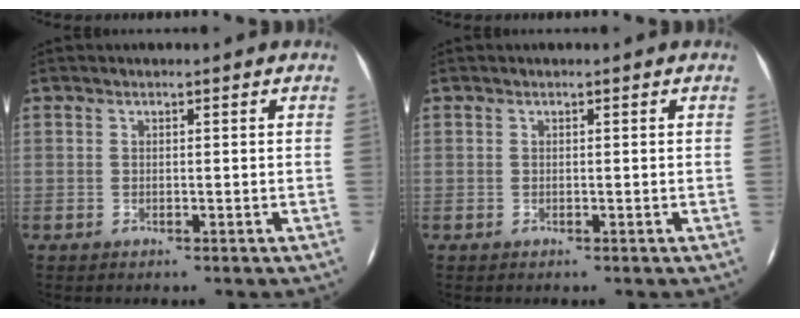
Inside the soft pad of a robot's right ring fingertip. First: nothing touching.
{"total": 0.0}